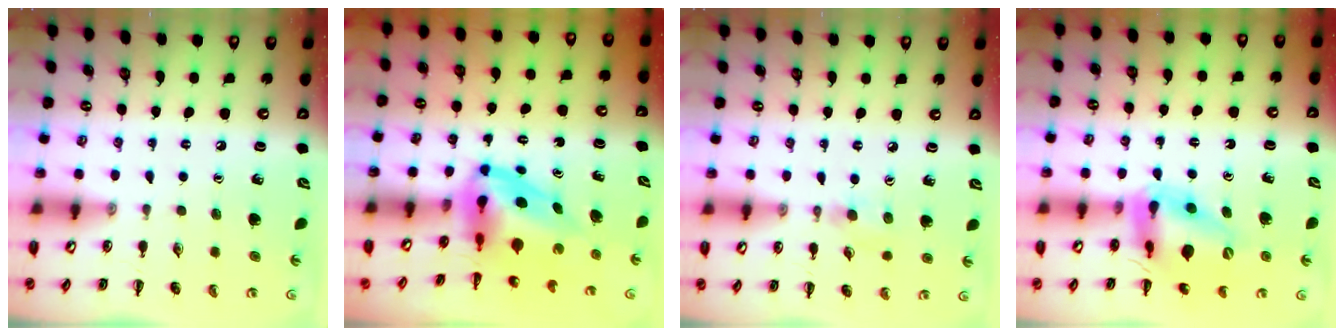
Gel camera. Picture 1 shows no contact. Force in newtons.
{"total": 6.9, "press": 6.7, "slide": 1.7}
{"total": 4.3, "press": 4.0, "slide": 1.6}
{"total": 14.3, "press": 13.8, "slide": 4.0}